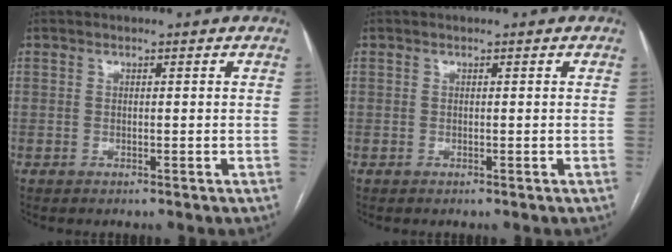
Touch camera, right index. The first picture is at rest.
{"total": 0.0}